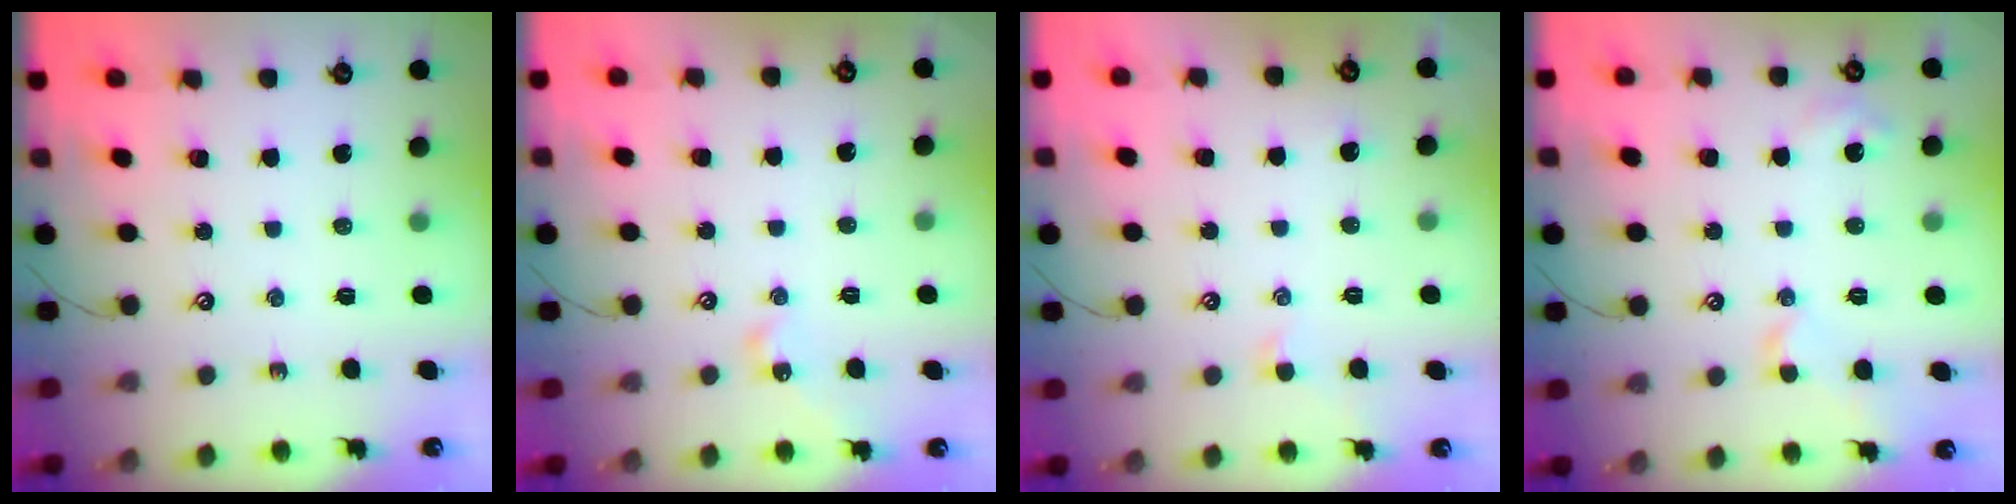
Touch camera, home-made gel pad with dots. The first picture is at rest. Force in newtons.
{"total": 5.6, "press": 5.6, "slide": 0.6}
{"total": 0.7, "press": 0.5, "slide": 0.5}
{"total": 2.1, "press": 2.0, "slide": 0.6}